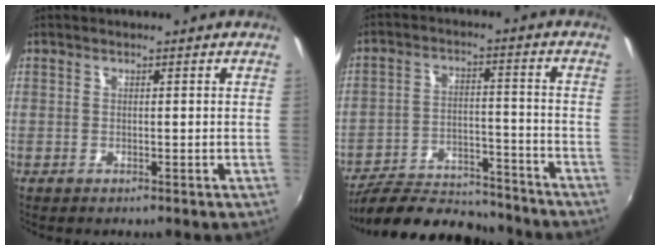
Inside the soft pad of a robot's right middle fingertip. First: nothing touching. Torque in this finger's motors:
{"motor_torque": [0.94, -1.20, 0.13, 0.09]}